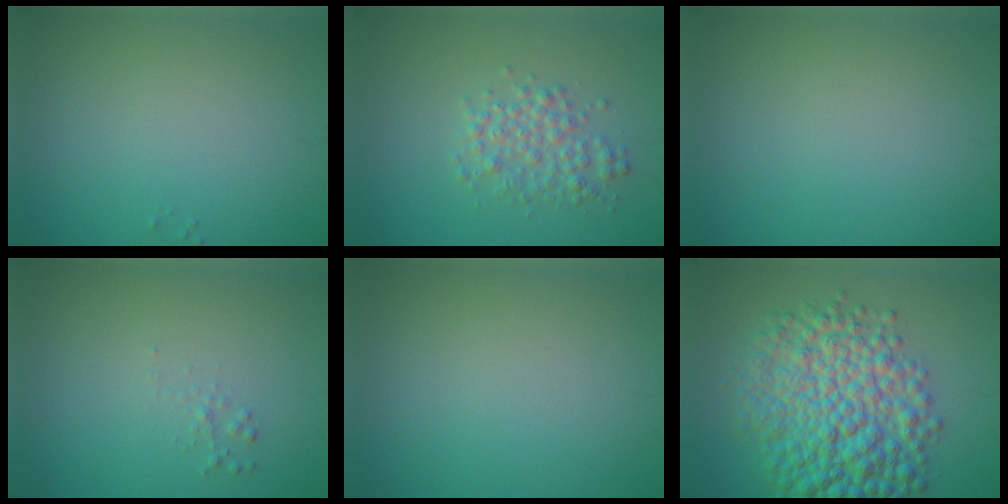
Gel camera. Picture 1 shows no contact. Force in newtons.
{"total": 2.8, "press": 2.8, "slide": 0.0}
{"total": 0.0}
{"total": 0.6, "press": 0.6, "slide": 0.0}
{"total": 0.0}
{"total": 10.5, "press": 10.5, "slide": 0.1}